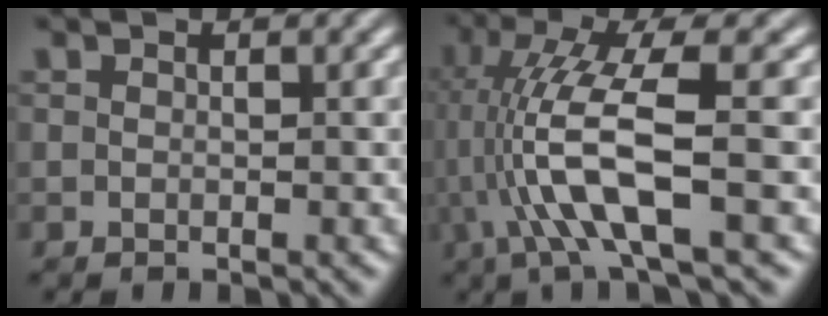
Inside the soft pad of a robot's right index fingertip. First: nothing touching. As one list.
[{"total": 7.4, "force": [0.0, 1.9, 7.1], "torque": [-0.147, -0.012, 0.008]}]